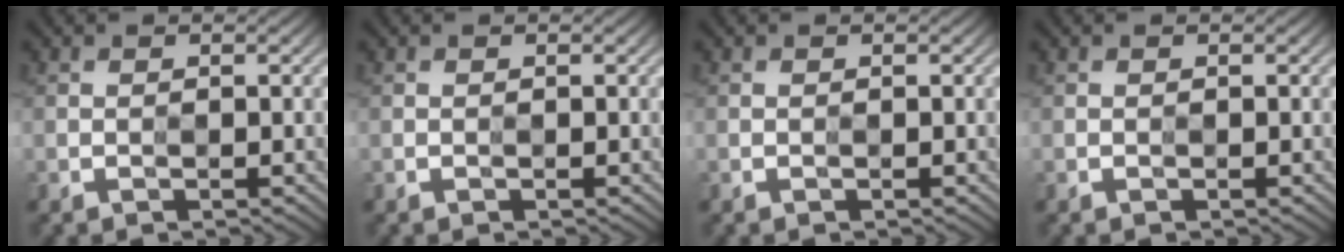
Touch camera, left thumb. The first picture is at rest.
{"total": 0.0}
{"total": 0.0}
{"total": 0.0}